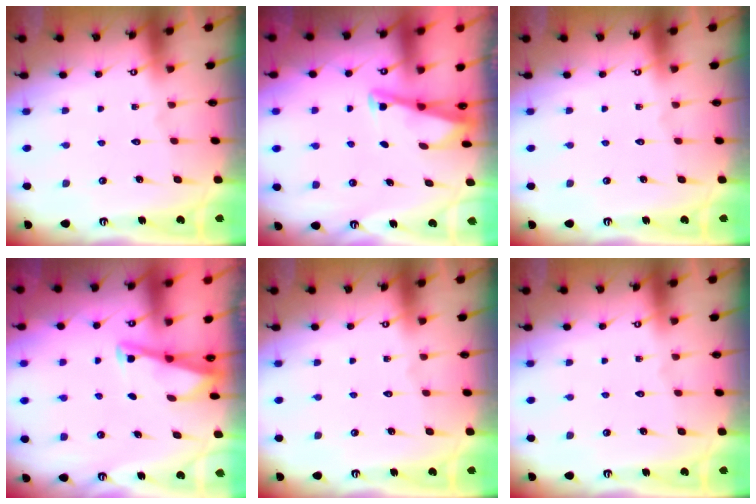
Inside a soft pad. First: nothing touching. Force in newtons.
{"total": 3.0, "press": 2.9, "slide": 0.4}
{"total": 0.0}
{"total": 3.0, "press": 3.0, "slide": 0.3}
{"total": 0.0}
{"total": 0.0}